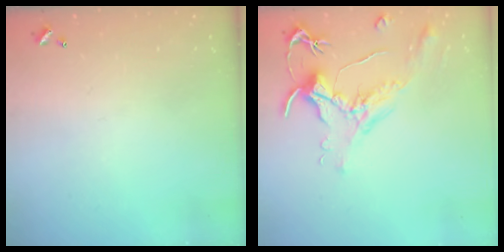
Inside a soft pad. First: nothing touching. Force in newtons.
{"total": 1.6, "press": 1.4, "slide": 0.7}